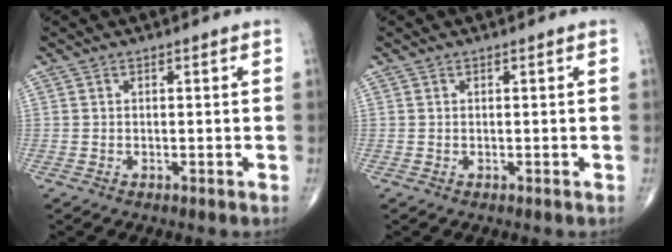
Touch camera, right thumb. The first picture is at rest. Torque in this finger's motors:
{"motor_torque": [0.17, 0.14, 0.00, -0.05, 0.00]}